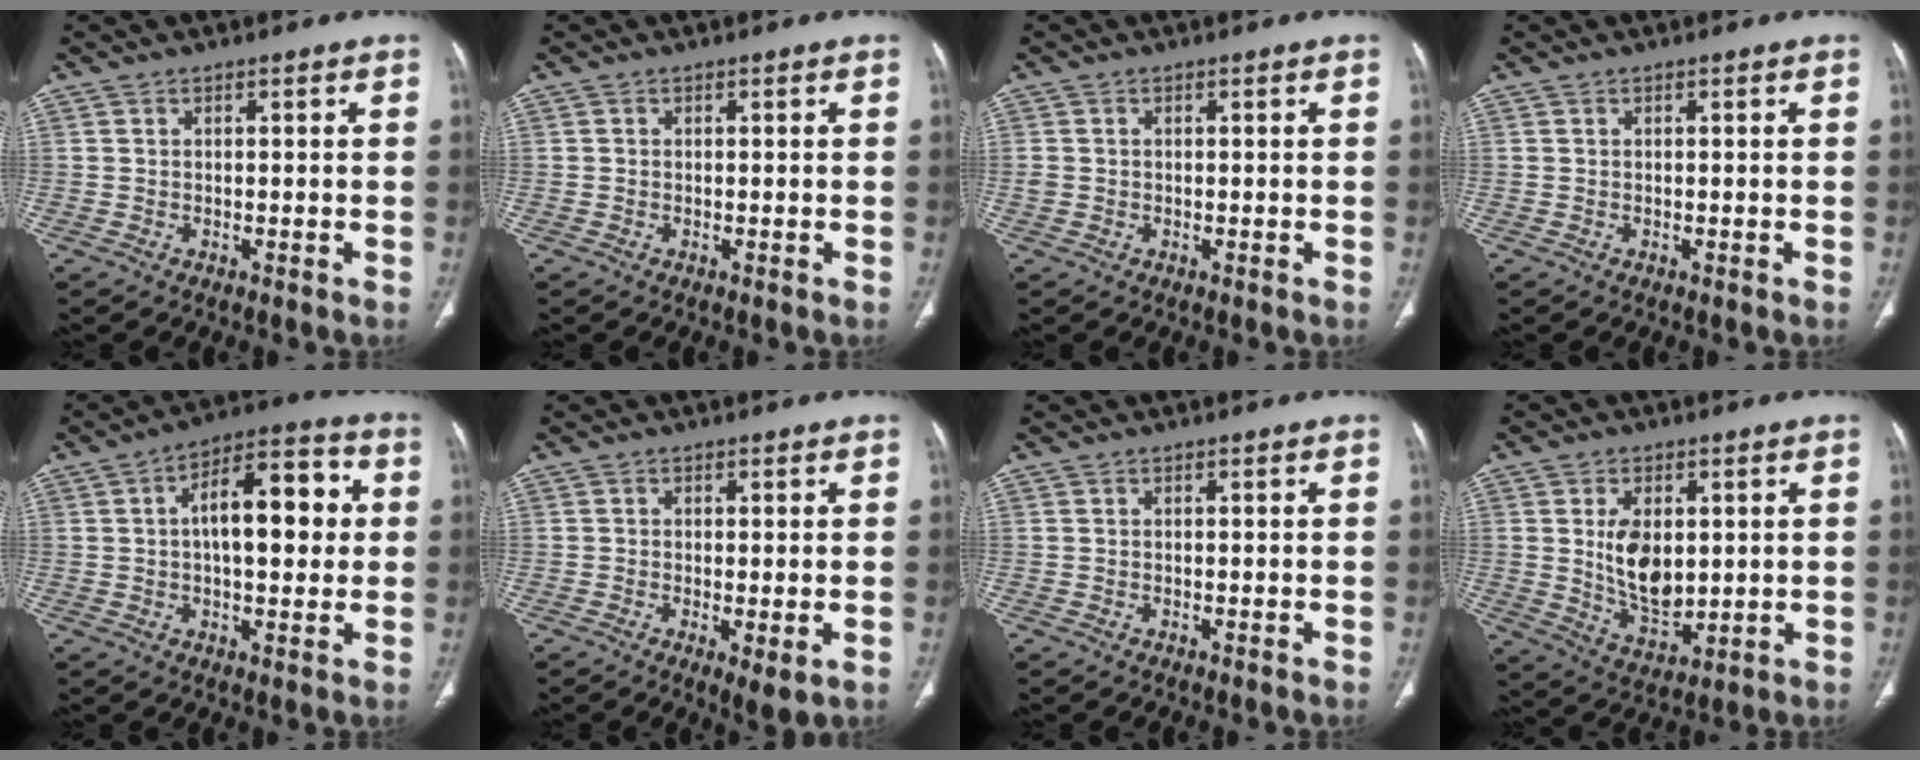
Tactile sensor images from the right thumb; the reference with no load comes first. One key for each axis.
{"total": 0.0}
{"total": 1.0, "fx": 0.0, "fy": 0.9, "fz": 0.4, "tx": -0.007, "ty": 0.002, "tz": 0.003}
{"total": 0.0}
{"total": 14.7, "fx": 2.0, "fy": 6.8, "fz": 12.8, "tx": -0.166, "ty": 0.026, "tz": 0.023}
{"total": 4.0, "fx": -0.9, "fy": 1.2, "fz": 3.7, "tx": -0.067, "ty": -0.015, "tz": -0.016}
{"total": 0.0}
{"total": 10.4, "fx": 1.4, "fy": 6.2, "fz": 8.2, "tx": -0.122, "ty": -0.020, "tz": 0.040}